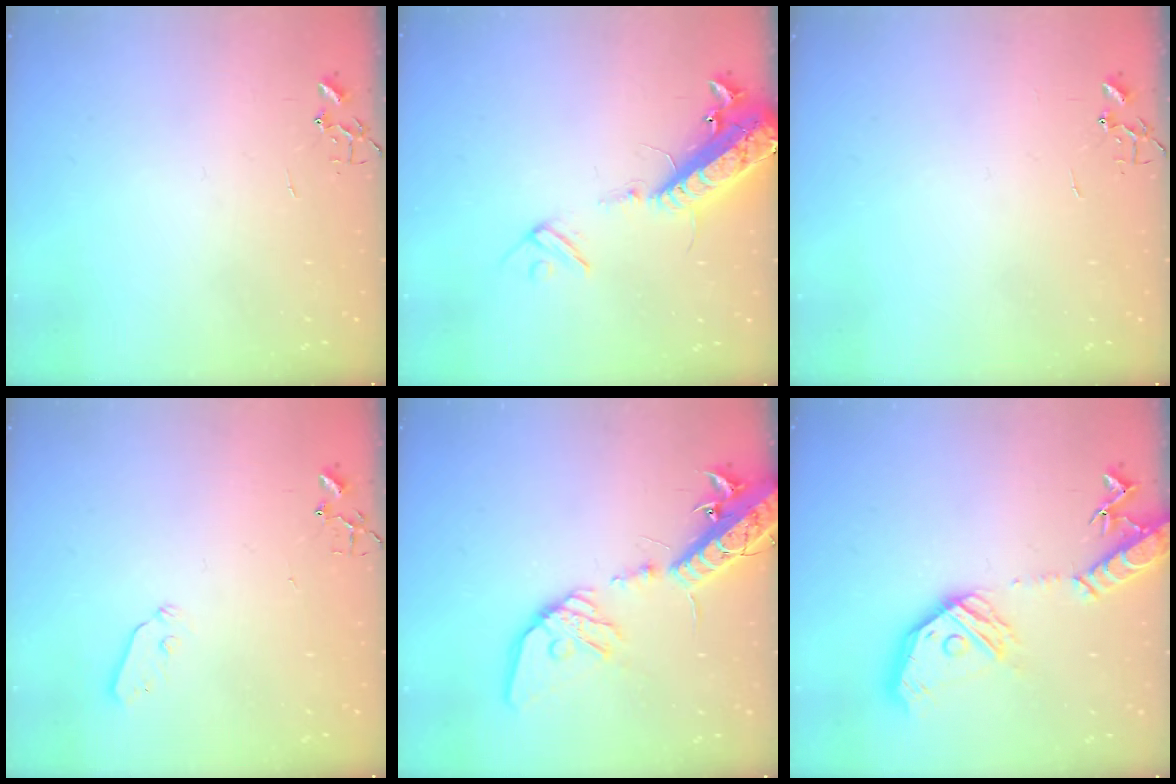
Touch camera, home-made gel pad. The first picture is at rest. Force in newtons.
{"total": 16.4, "press": 16.1, "slide": 3.1}
{"total": 0.0}
{"total": 4.4, "press": 4.3, "slide": 0.8}
{"total": 19.7, "press": 19.2, "slide": 4.1}
{"total": 21.3, "press": 21.1, "slide": 3.1}